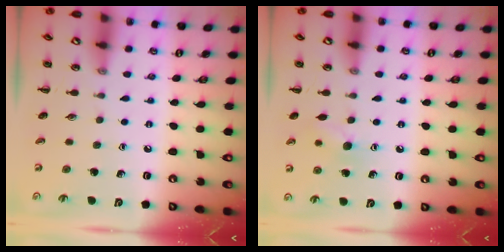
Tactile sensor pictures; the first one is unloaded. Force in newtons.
{"total": 7.8, "press": 7.6, "slide": 1.9}